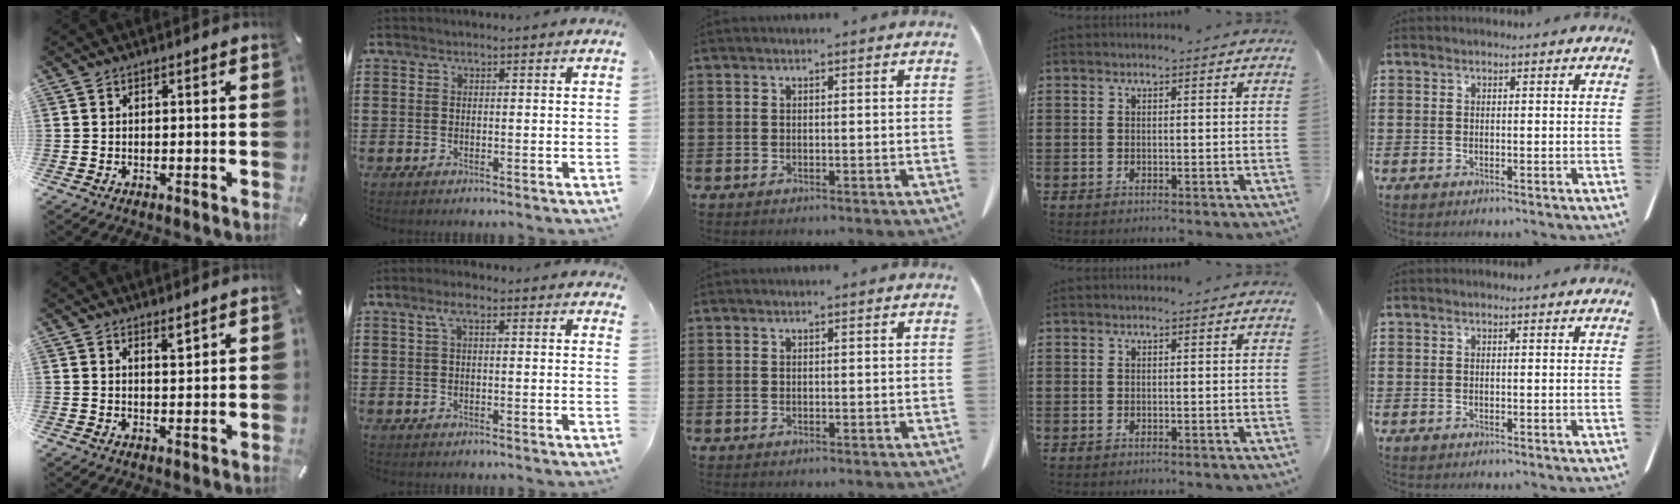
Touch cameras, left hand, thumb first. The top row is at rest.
{"thumb": {"total": 2.3, "force": [2.0, 0.5, 1.1], "torque": [-0.006, -0.012, 0.032]}, "index": {"total": 3.7, "force": [2.1, 1.1, 2.9], "torque": [-0.061, 0.006, 0.035]}}